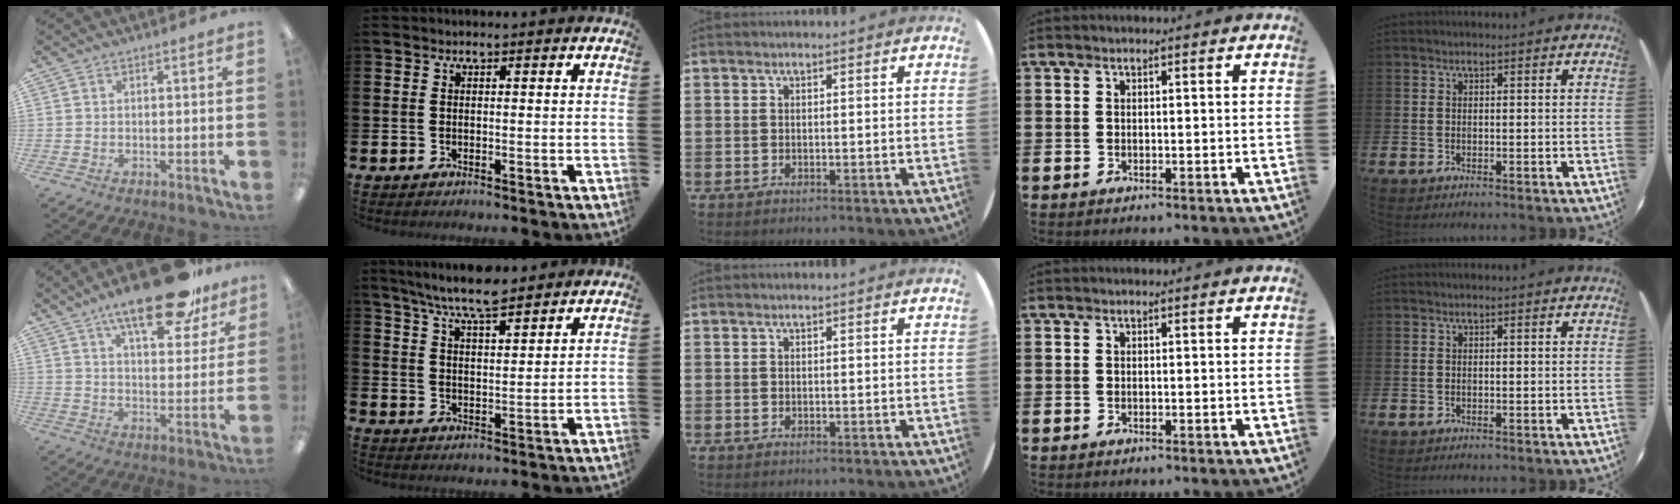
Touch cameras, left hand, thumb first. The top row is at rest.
{"thumb": {"total": 18.8, "force": [13.3, 6.5, 11.6], "torque": [-0.170, -0.070, 0.215]}, "index": {"total": 7.7, "force": [7.0, 1.1, 3.0], "torque": [-0.073, -0.028, 0.127]}}